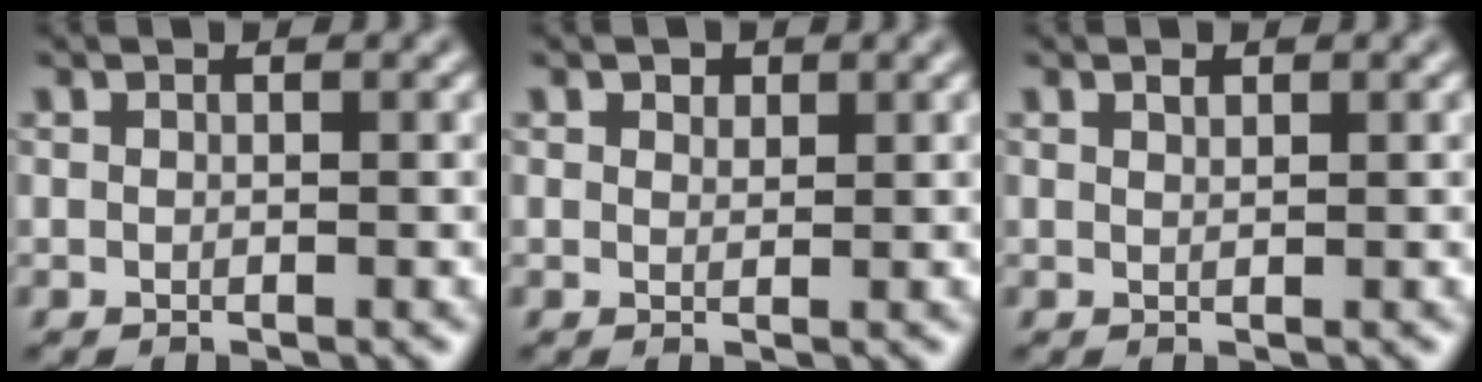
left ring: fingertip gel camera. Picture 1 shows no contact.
{"total": 1.1, "force": [0.8, 0.6, 0.3], "torque": [-0.005, -0.002, 0.010]}
{"total": 0.6, "force": [0.5, 0.2, 0.3], "torque": [-0.006, -0.001, 0.010]}